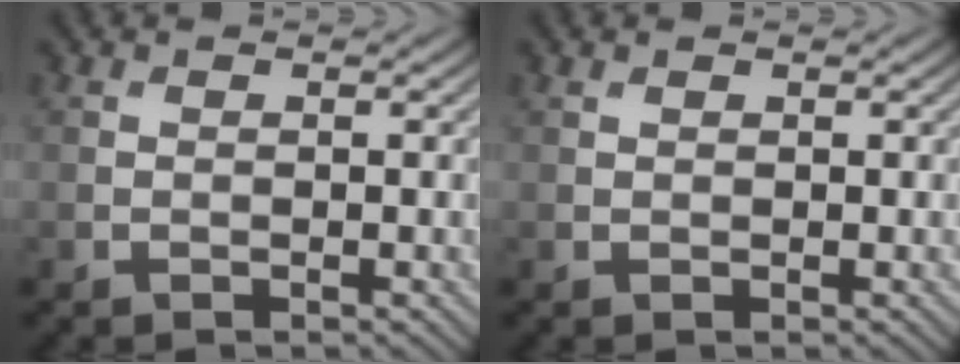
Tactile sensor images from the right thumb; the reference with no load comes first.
{"total": 0.0}